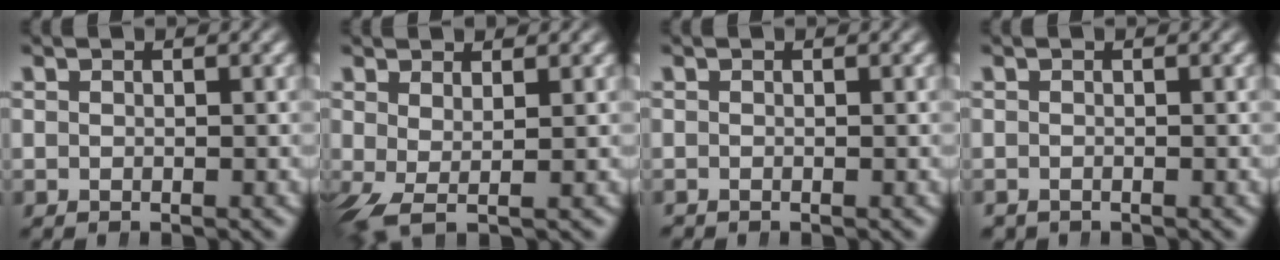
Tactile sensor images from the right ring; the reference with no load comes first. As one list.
[{"total": 2.0, "force": [-0.4, 0.6, 1.9], "torque": [-0.053, -0.024, 0.010]}, {"total": 0.0}, {"total": 0.7, "force": [-0.7, 0.3, -0.1], "torque": [-0.005, -0.010, -0.008]}]